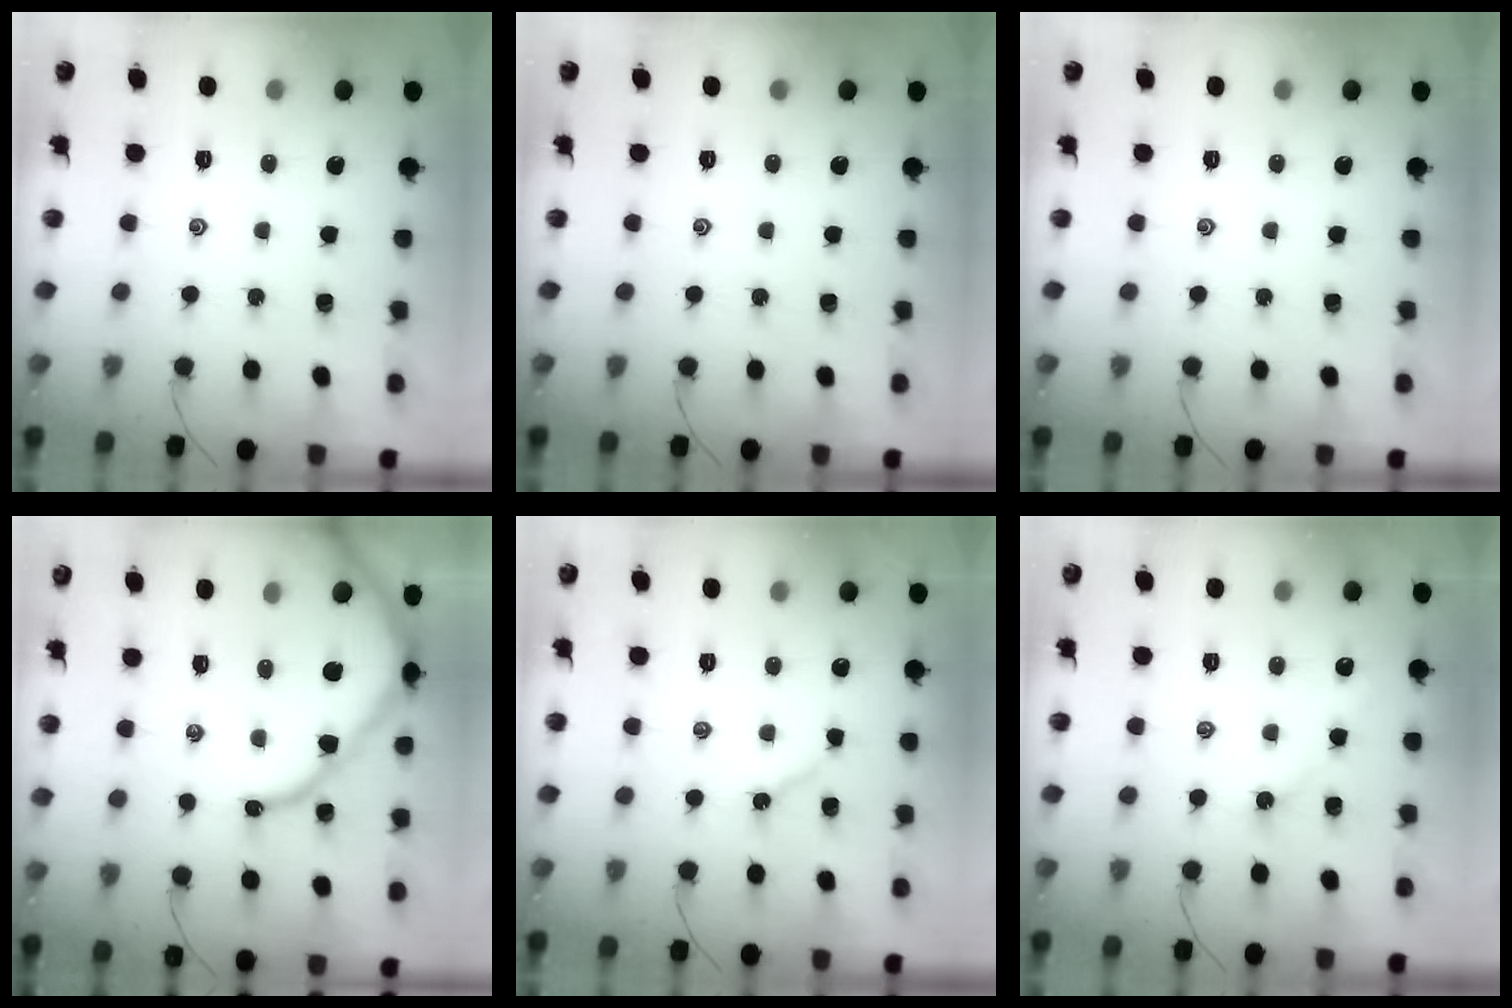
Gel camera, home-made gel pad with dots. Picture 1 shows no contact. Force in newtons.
{"total": 0.0}
{"total": 0.0}
{"total": 13.2, "press": 13.1, "slide": 1.5}
{"total": 3.8, "press": 3.7, "slide": 0.9}
{"total": 2.2, "press": 2.1, "slide": 0.4}